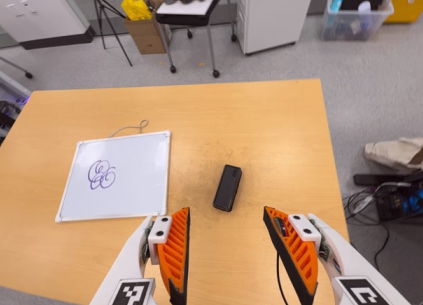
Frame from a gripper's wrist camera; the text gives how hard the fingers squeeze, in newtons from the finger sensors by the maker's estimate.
{"total": 0.0}